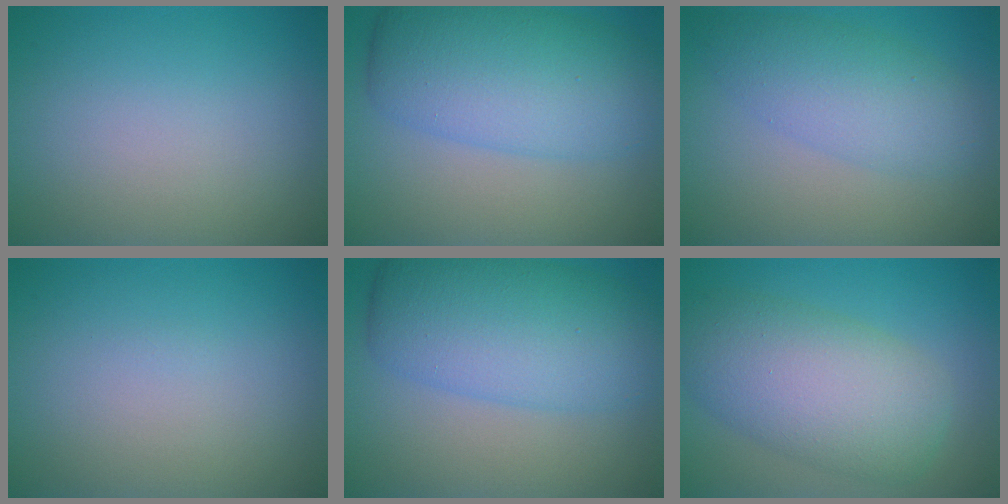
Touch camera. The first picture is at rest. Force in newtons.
{"total": 8.2, "press": 8.2, "slide": 0.1}
{"total": 4.7, "press": 4.7, "slide": 0.0}
{"total": 0.0}
{"total": 8.2, "press": 8.2, "slide": 0.1}
{"total": 7.9, "press": 7.9, "slide": 0.2}